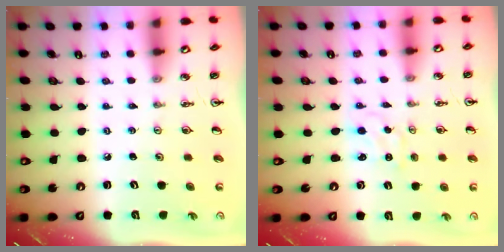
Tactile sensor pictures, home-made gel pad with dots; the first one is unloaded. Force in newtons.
{"total": 0.8, "press": 0.8, "slide": 0.3}